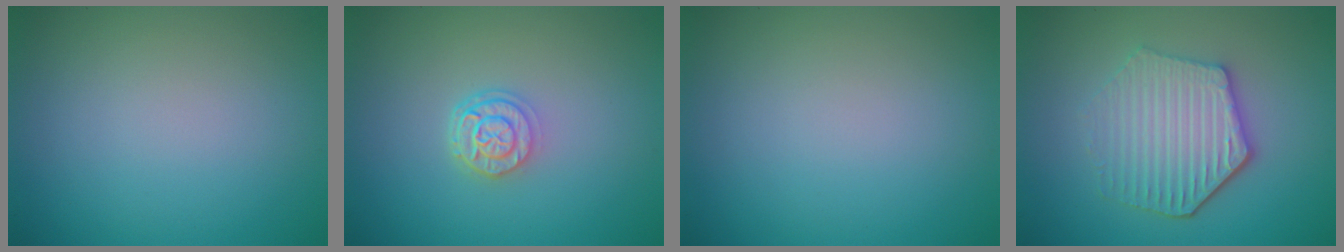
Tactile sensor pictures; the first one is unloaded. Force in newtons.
{"total": 2.5, "press": 2.0, "slide": 1.5}
{"total": 0.0}
{"total": 5.0, "press": 4.3, "slide": 2.6}